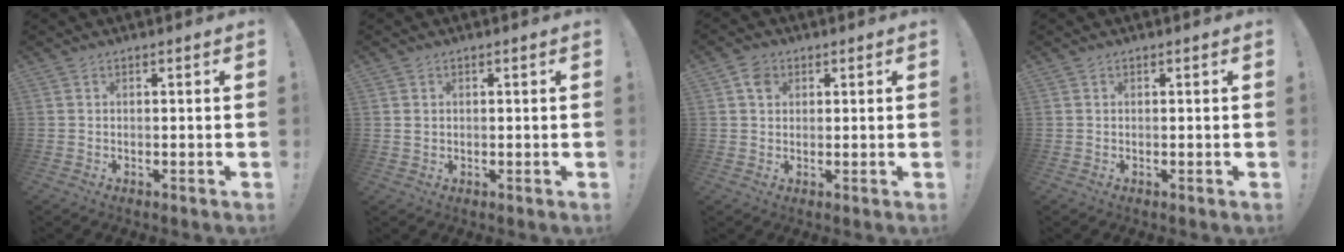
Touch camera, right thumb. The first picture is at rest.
{"total": 1.1, "force": [0.3, 1.0, 0.4], "torque": [-0.003, 0.003, 0.005]}
{"total": 3.6, "force": [1.4, 3.0, 1.4], "torque": [-0.013, -0.002, 0.023]}
{"total": 0.0}